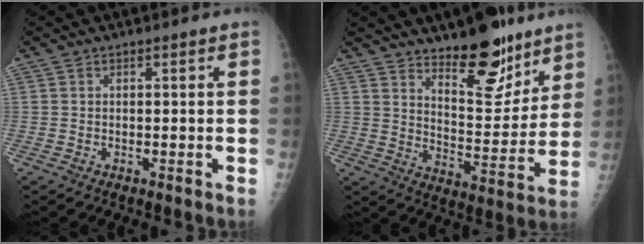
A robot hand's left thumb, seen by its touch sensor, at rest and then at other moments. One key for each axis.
{"total": 15.4, "fx": 11.1, "fy": 5.7, "fz": 9.1, "tx": -0.087, "ty": -0.090, "tz": 0.179}